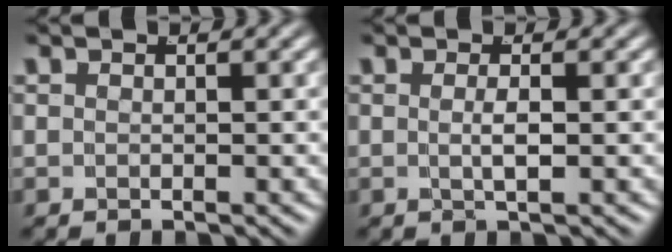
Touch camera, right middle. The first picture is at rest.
{"total": 1.3, "force": [-0.2, -0.4, 1.2], "torque": [-0.024, -0.008, 0.000]}